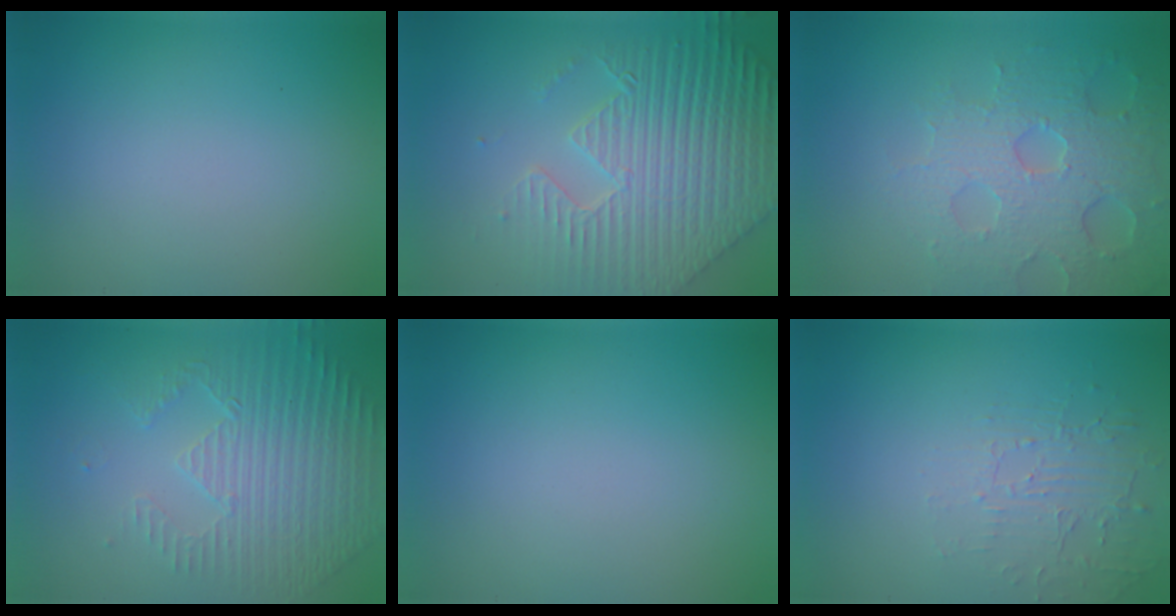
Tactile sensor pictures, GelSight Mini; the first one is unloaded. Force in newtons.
{"total": 9.2, "press": 6.5, "slide": 6.6}
{"total": 5.3, "press": 4.7, "slide": 2.5}
{"total": 4.8, "press": 3.5, "slide": 3.3}
{"total": 0.0}
{"total": 1.9, "press": 0.8, "slide": 1.7}